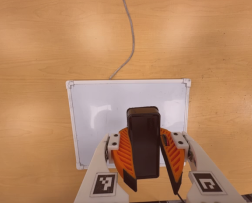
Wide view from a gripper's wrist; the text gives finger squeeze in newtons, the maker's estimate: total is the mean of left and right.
{"total": 11.0, "left": 11.3, "right": 10.7}